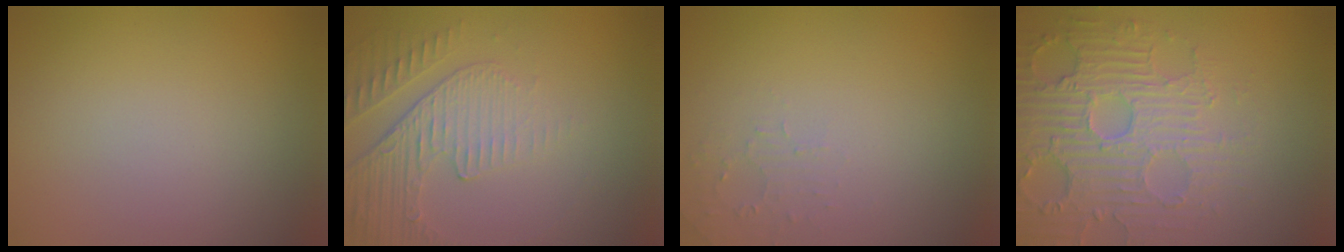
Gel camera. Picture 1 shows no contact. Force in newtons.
{"total": 5.0, "press": 3.4, "slide": 3.8}
{"total": 1.3, "press": 1.2, "slide": 0.3}
{"total": 5.5, "press": 5.1, "slide": 2.0}